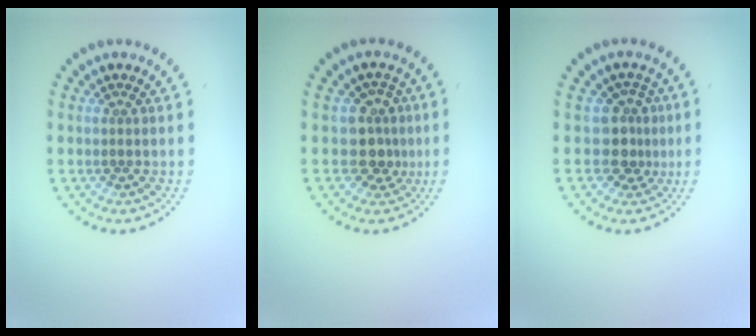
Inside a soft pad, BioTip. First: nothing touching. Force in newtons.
{"total": 2.8, "press": 2.4, "slide": 1.5}
{"total": 2.7, "press": 1.9, "slide": 1.9}